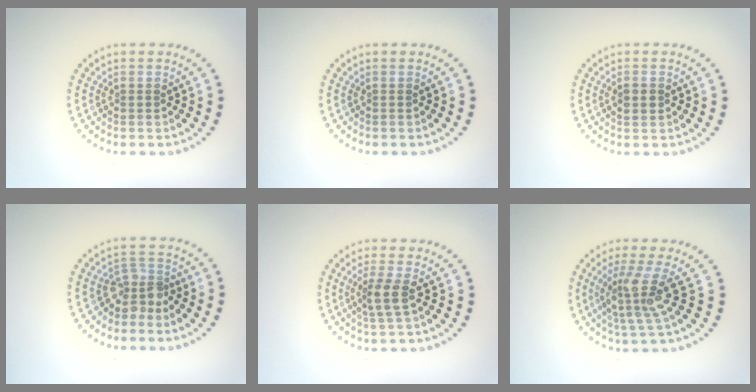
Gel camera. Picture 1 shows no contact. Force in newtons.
{"total": 0.0}
{"total": 1.2, "press": 1.2, "slide": 0.1}
{"total": 2.6, "press": 1.9, "slide": 1.8}
{"total": 2.3, "press": 1.9, "slide": 1.3}
{"total": 4.0, "press": 3.0, "slide": 2.6}